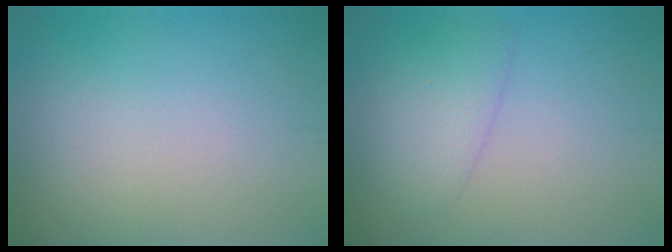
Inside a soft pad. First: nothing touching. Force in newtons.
{"total": 2.7, "press": 2.7, "slide": 0.3}